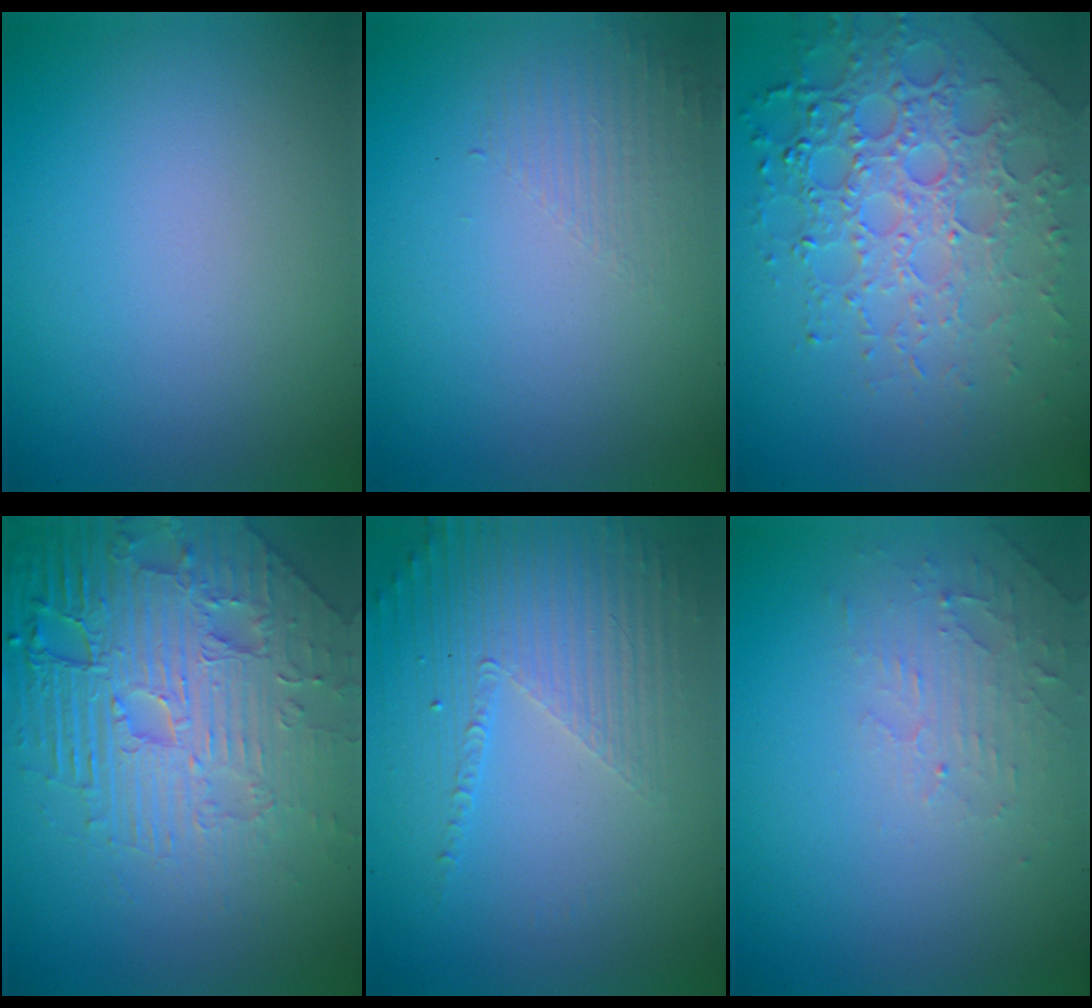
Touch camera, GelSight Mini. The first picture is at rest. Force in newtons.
{"total": 1.4, "press": 0.2, "slide": 1.4}
{"total": 7.5, "press": 5.3, "slide": 5.3}
{"total": 8.9, "press": 6.3, "slide": 6.2}
{"total": 5.2, "press": 3.1, "slide": 4.1}
{"total": 2.4, "press": 2.3, "slide": 0.5}